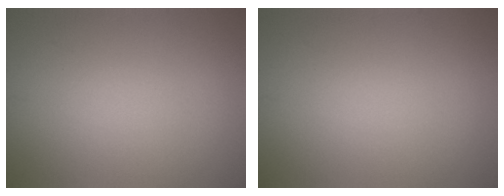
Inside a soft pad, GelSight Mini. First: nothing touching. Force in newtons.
{"total": 0.0}